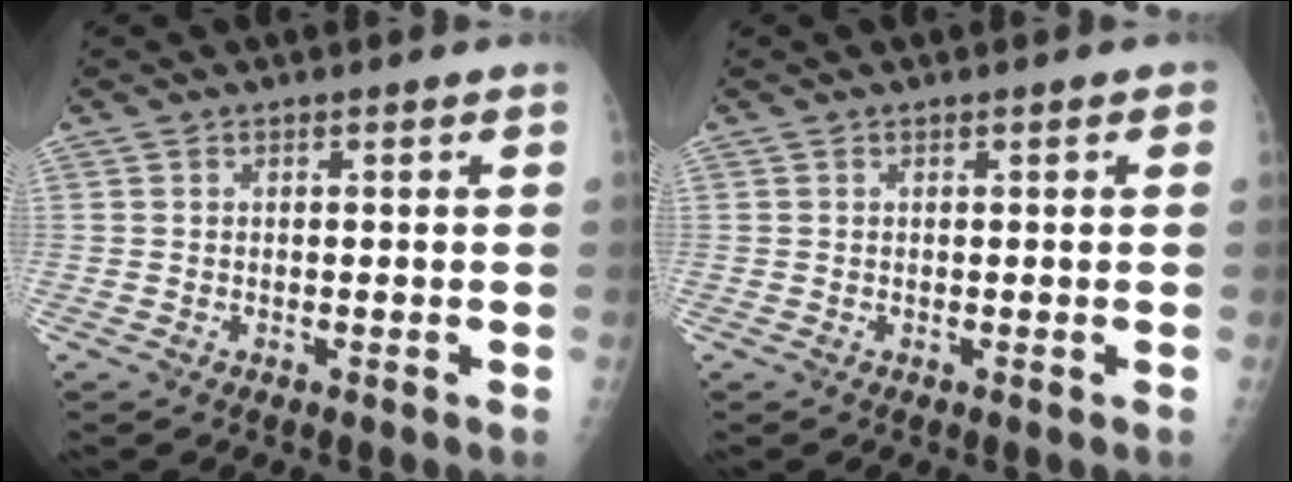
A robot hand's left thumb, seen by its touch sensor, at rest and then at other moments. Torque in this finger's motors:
{"motor_torque": [-0.21, -0.04, -0.10, -0.08, 0.03]}